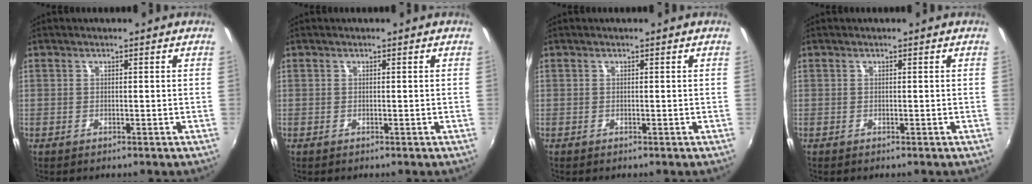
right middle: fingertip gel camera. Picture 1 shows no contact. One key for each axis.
{"total": 0.0}
{"total": 0.0}
{"total": 0.0}